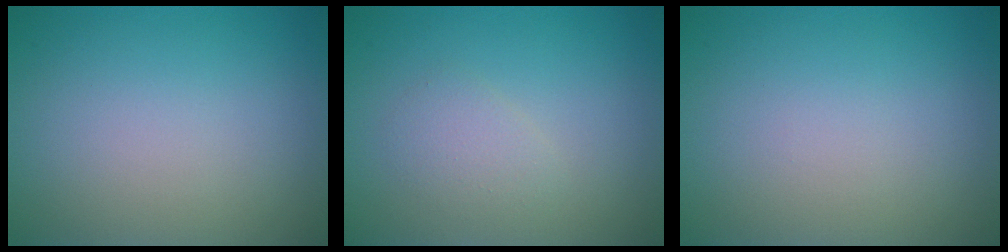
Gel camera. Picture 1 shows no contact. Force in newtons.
{"total": 1.6, "press": 1.6, "slide": 0.1}
{"total": 0.0}